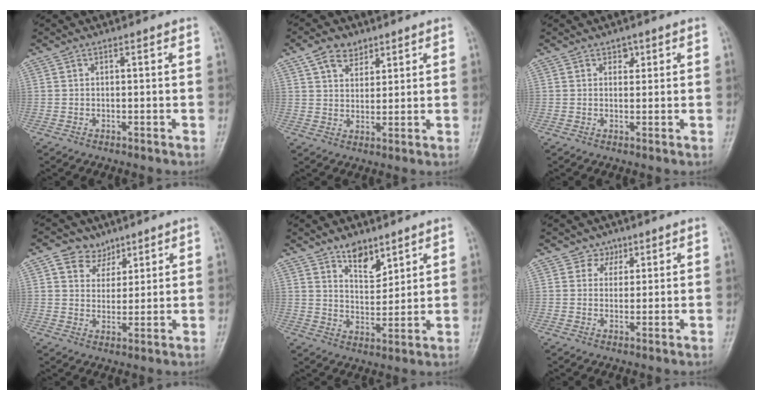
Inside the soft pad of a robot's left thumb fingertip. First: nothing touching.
{"total": 6.0, "force": [3.7, 3.9, 2.6], "torque": [-0.020, -0.022, 0.066]}
{"total": 1.7, "force": [1.0, 1.2, 0.7], "torque": [0.005, -0.003, 0.011]}
{"total": 5.8, "force": [3.6, 4.4, 1.3], "torque": [0.003, -0.017, 0.059]}
{"total": 6.9, "force": [4.8, 3.4, 3.4], "torque": [-0.031, -0.039, 0.088]}
{"total": 2.7, "force": [1.6, 2.2, 0.1], "torque": [0.020, -0.006, 0.019]}